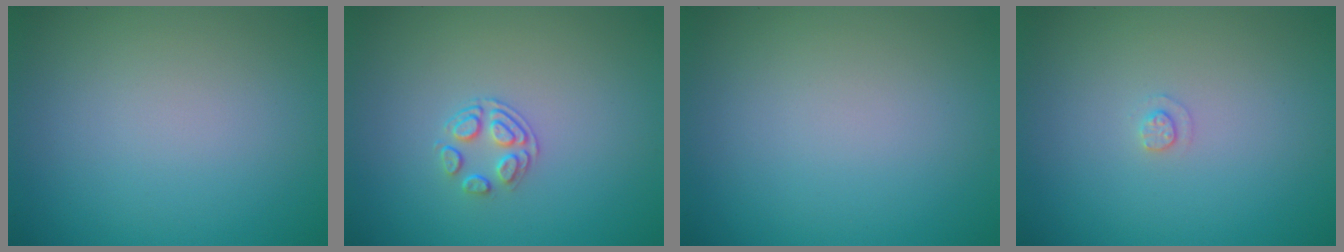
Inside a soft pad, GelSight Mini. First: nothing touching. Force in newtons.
{"total": 1.8, "press": 1.2, "slide": 1.4}
{"total": 0.0}
{"total": 0.9, "press": 0.9, "slide": 0.2}